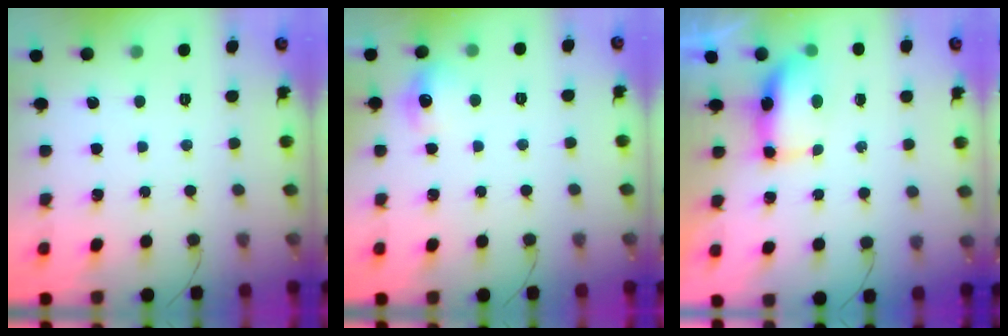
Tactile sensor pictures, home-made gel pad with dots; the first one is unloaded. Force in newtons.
{"total": 7.3, "press": 7.3, "slide": 0.7}
{"total": 6.4, "press": 6.3, "slide": 1.2}